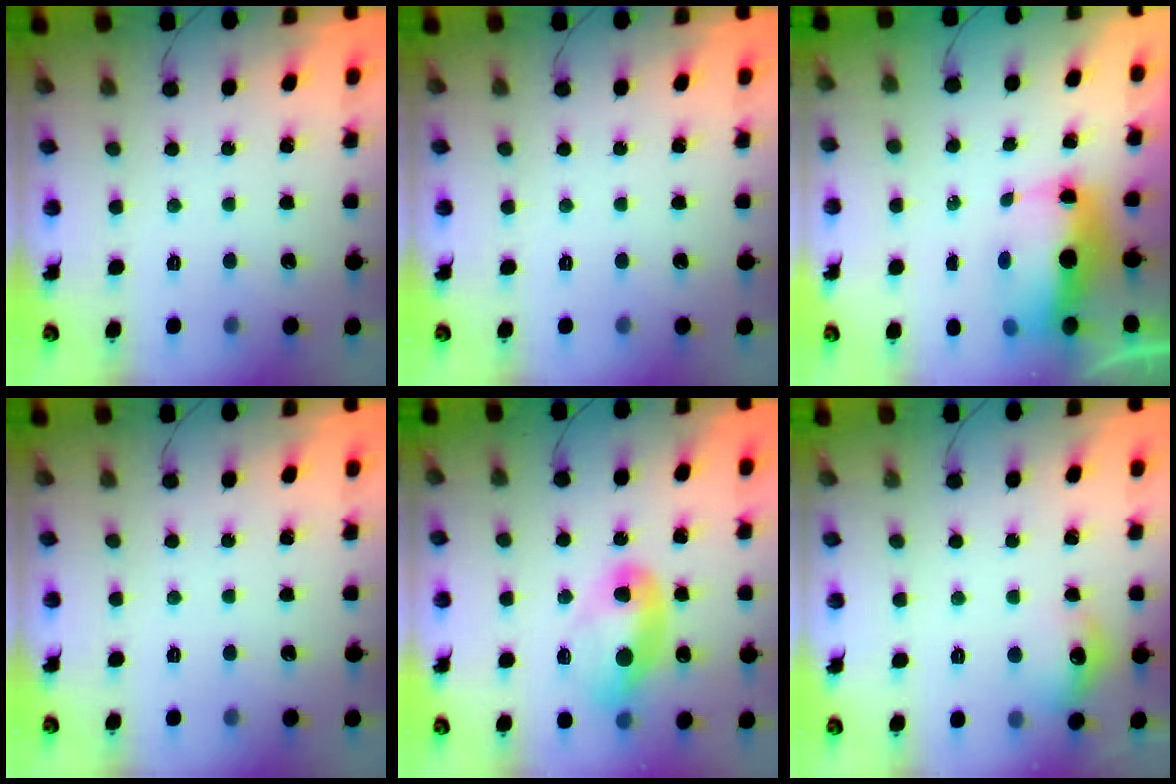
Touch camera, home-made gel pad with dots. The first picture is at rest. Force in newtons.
{"total": 0.0}
{"total": 10.1, "press": 9.8, "slide": 2.2}
{"total": 0.0}
{"total": 11.4, "press": 11.4, "slide": 0.9}
{"total": 9.0, "press": 8.9, "slide": 1.2}